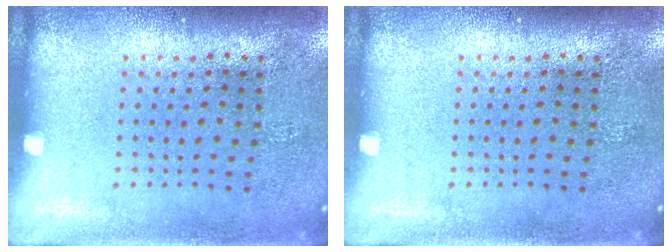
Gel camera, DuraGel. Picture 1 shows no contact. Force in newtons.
{"total": 0.0}